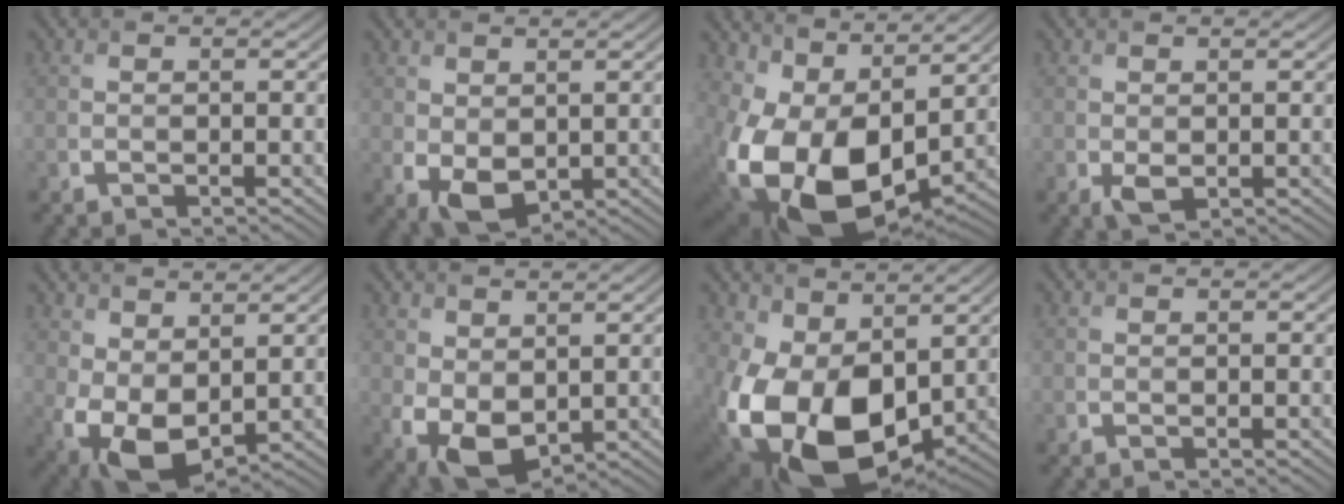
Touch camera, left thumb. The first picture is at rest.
{"total": 4.9, "force": [0.1, 3.2, 3.7], "torque": [-0.089, -0.010, 0.008]}
{"total": 16.0, "force": [0.8, 9.9, 12.5], "torque": [-0.255, -0.034, 0.023]}
{"total": 1.8, "force": [-0.2, 1.1, 1.4], "torque": [-0.033, -0.008, 0.001]}
{"total": 8.8, "force": [0.8, 5.4, 6.9], "torque": [-0.164, -0.017, 0.020]}
{"total": 7.0, "force": [0.2, 4.4, 5.4], "torque": [-0.133, -0.018, 0.006]}
{"total": 15.2, "force": [-0.3, 10.2, 11.3], "torque": [-0.255, -0.037, -0.002]}
{"total": 0.0}